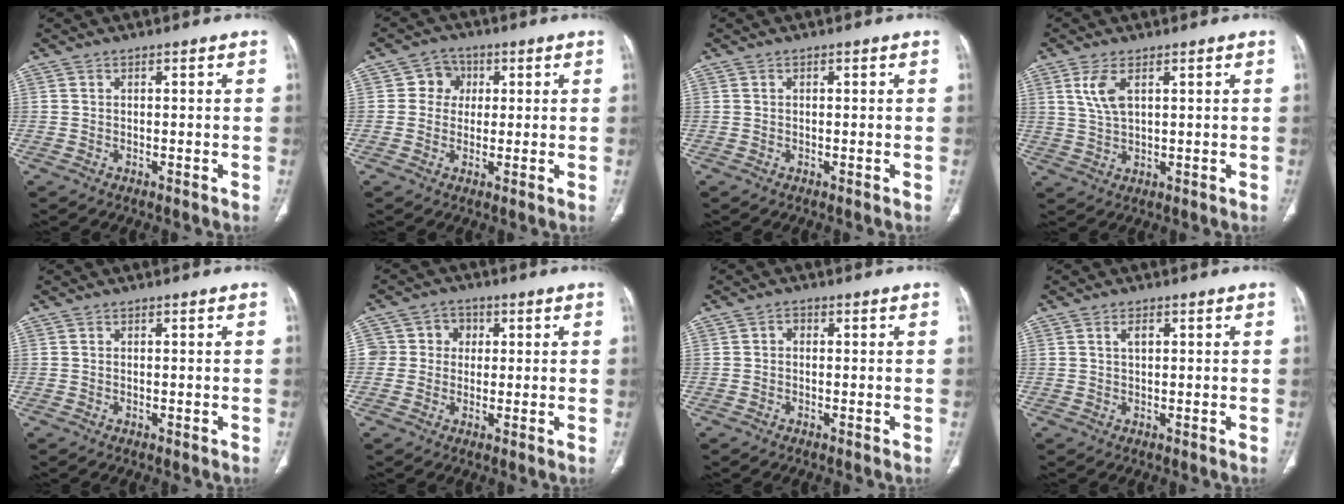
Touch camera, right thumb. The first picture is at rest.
{"total": 4.7, "force": [0.9, 4.4, 1.5], "torque": [0.009, 0.007, 0.007]}
{"total": 0.0}
{"total": 5.2, "force": [2.1, 2.2, 4.2], "torque": [-0.094, -0.004, 0.052]}
{"total": 0.0}
{"total": 5.8, "force": [0.8, 5.6, 1.4], "torque": [0.017, 0.012, 0.008]}
{"total": 1.3, "force": [-0.1, 1.0, 0.7], "torque": [-0.006, 0.004, -0.007]}
{"total": 1.9, "force": [0.6, 1.0, 1.5], "torque": [-0.027, 0.003, 0.012]}